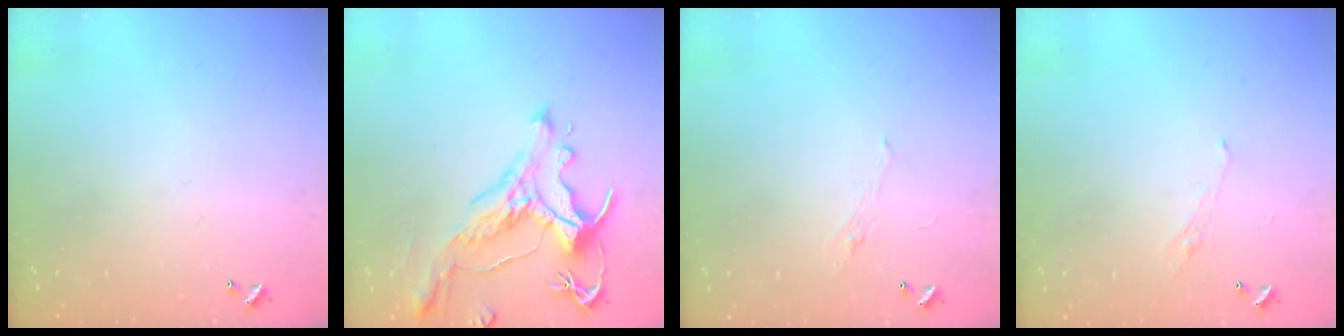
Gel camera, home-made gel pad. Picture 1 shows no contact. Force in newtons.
{"total": 1.7, "press": 1.2, "slide": 1.1}
{"total": 0.9, "press": 0.5, "slide": 0.7}
{"total": 1.1, "press": 0.8, "slide": 0.7}